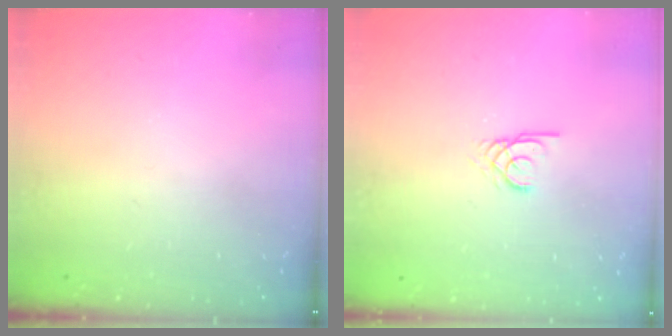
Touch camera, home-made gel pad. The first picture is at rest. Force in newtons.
{"total": 2.0, "press": 2.0, "slide": 0.2}